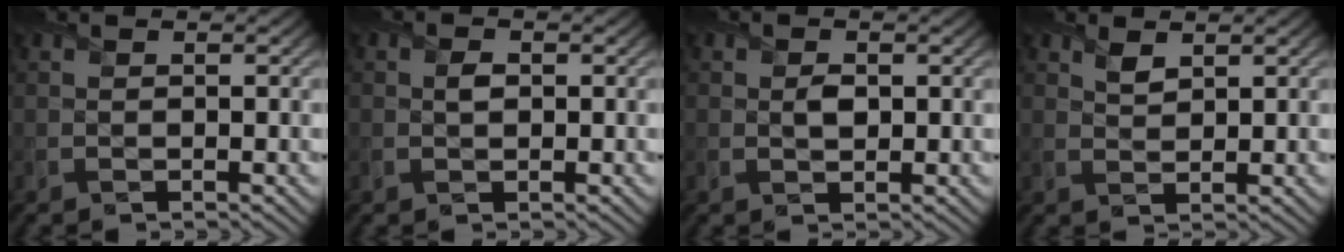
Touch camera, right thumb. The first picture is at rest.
{"total": 1.4, "force": [0.1, 1.1, 0.9], "torque": [-0.017, -0.003, -0.002]}
{"total": 1.8, "force": [0.2, 1.3, 1.2], "torque": [-0.024, -0.006, 0.001]}
{"total": 2.0, "force": [1.3, 1.1, 1.1], "torque": [-0.025, -0.005, 0.028]}